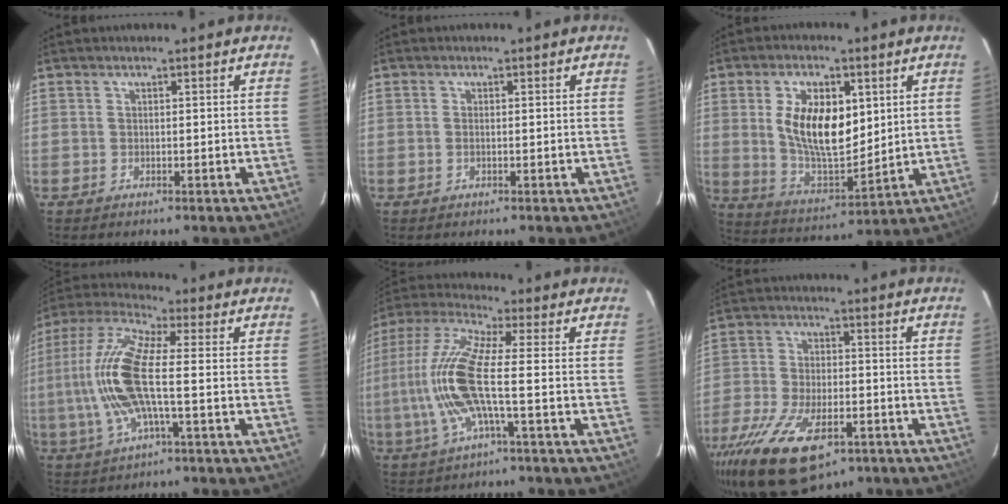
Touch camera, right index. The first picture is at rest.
{"total": 0.8, "force": [-0.2, 0.2, 0.8], "torque": [-0.018, 0.001, -0.005]}
{"total": 14.2, "force": [3.3, 7.1, 11.9], "torque": [-0.225, -0.001, 0.072]}
{"total": 15.1, "force": [-1.2, 3.7, 14.6], "torque": [-0.309, 0.004, -0.029]}
{"total": 13.9, "force": [-2.1, 1.4, 13.7], "torque": [-0.288, -0.001, -0.043]}
{"total": 19.5, "force": [-11.5, 8.7, 13.1], "torque": [-0.284, -0.046, -0.195]}